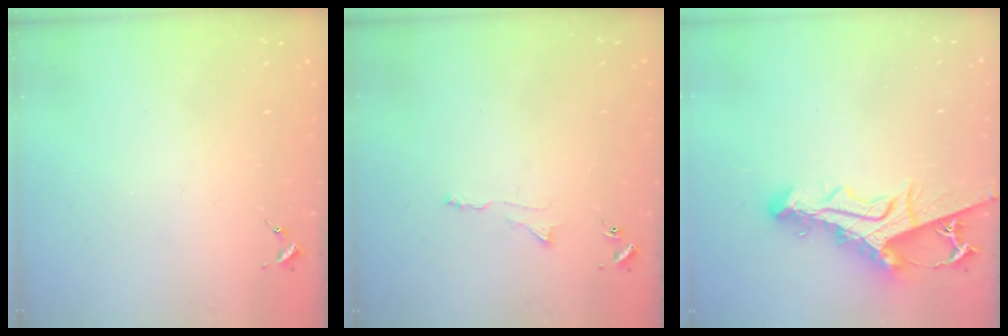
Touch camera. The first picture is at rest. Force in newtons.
{"total": 3.6, "press": 3.6, "slide": 0.6}
{"total": 13.1, "press": 13.1, "slide": 1.2}